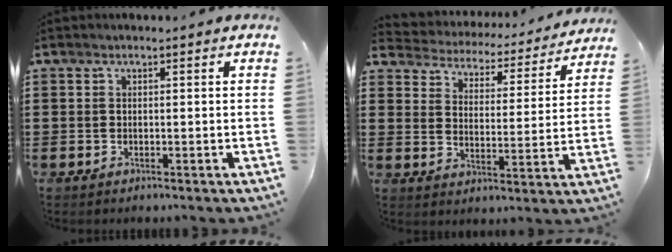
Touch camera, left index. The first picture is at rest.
{"total": 3.0, "force": [2.9, 0.5, -0.2], "torque": [-0.022, -0.032, 0.040]}